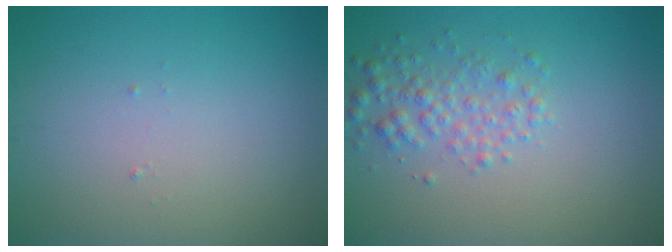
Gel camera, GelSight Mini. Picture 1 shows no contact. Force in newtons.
{"total": 2.6, "press": 2.6, "slide": 0.0}